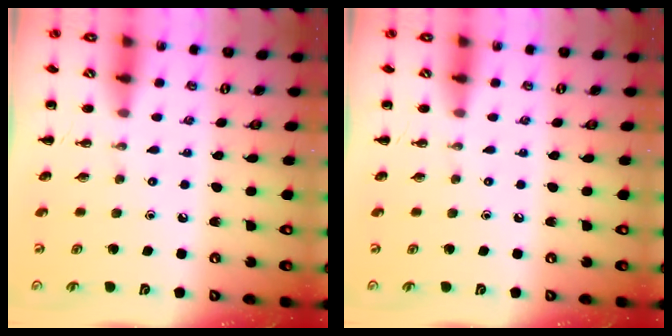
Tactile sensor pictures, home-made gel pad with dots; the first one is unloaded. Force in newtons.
{"total": 0.0}